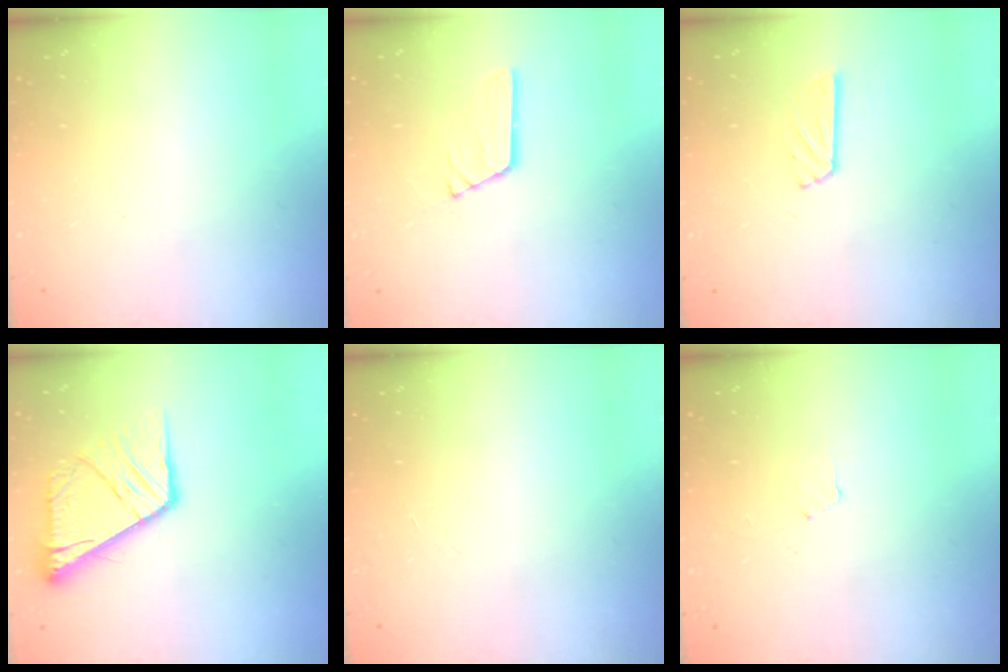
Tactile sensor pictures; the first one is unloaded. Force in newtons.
{"total": 3.5, "press": 3.5, "slide": 0.1}
{"total": 5.7, "press": 5.7, "slide": 0.2}
{"total": 14.0, "press": 13.9, "slide": 1.5}
{"total": 0.0}
{"total": 3.5, "press": 3.5, "slide": 0.4}